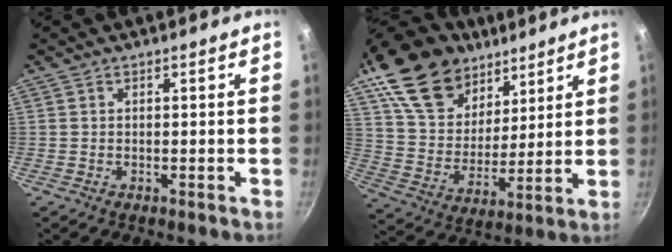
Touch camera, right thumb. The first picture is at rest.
{"total": 21.8, "force": [13.6, 13.8, 10.0], "torque": [-0.150, -0.051, 0.258]}